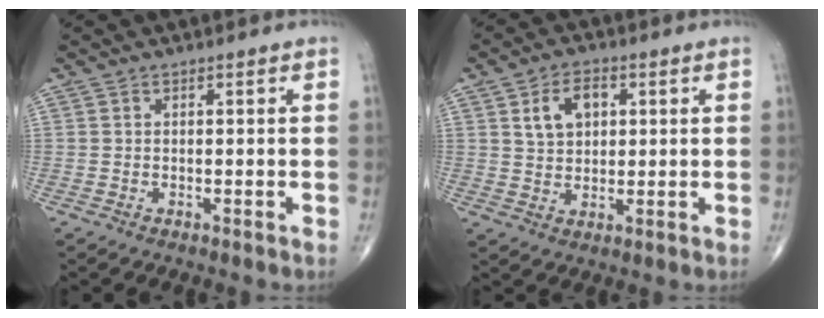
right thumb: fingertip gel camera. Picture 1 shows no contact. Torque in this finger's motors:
{"motor_torque": [0.16, 1.63, 0.54, 0.46, 0.18]}